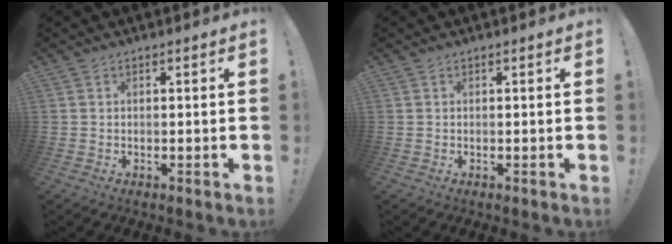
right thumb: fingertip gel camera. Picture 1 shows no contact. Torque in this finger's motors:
{"motor_torque": [0.00, 0.01, -0.11, 0.11, 0.06]}